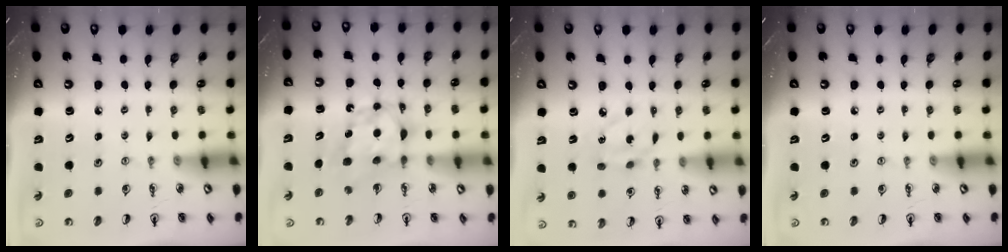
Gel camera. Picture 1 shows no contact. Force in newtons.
{"total": 7.4, "press": 7.4, "slide": 0.3}
{"total": 5.9, "press": 5.9, "slide": 0.3}
{"total": 0.0}